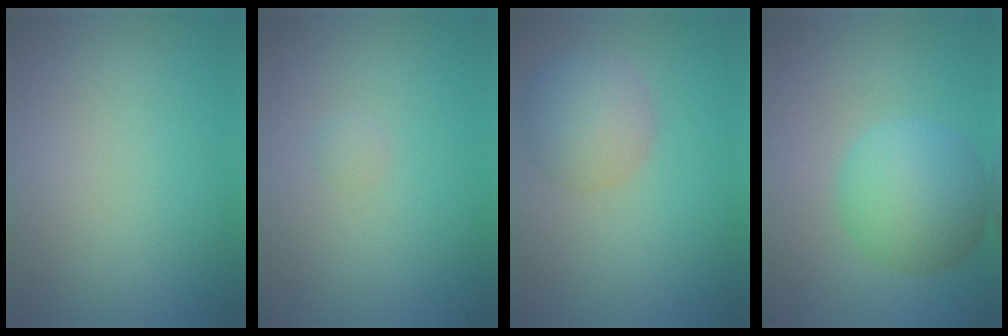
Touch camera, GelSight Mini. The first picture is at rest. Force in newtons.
{"total": 0.6, "press": 0.6, "slide": 0.0}
{"total": 4.4, "press": 4.4, "slide": 0.0}
{"total": 6.3, "press": 6.3, "slide": 0.2}